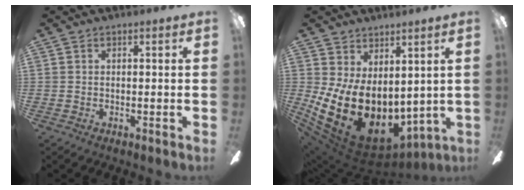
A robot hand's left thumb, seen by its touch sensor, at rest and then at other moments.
{"total": 16.7, "force": [-1.2, 10.1, 13.3], "torque": [-0.285, -0.005, -0.003]}